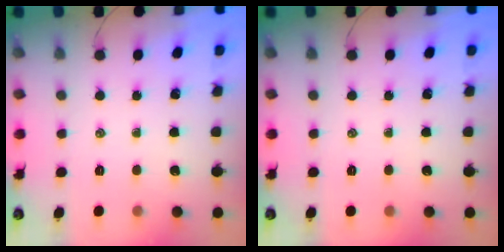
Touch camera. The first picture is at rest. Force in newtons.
{"total": 0.0}